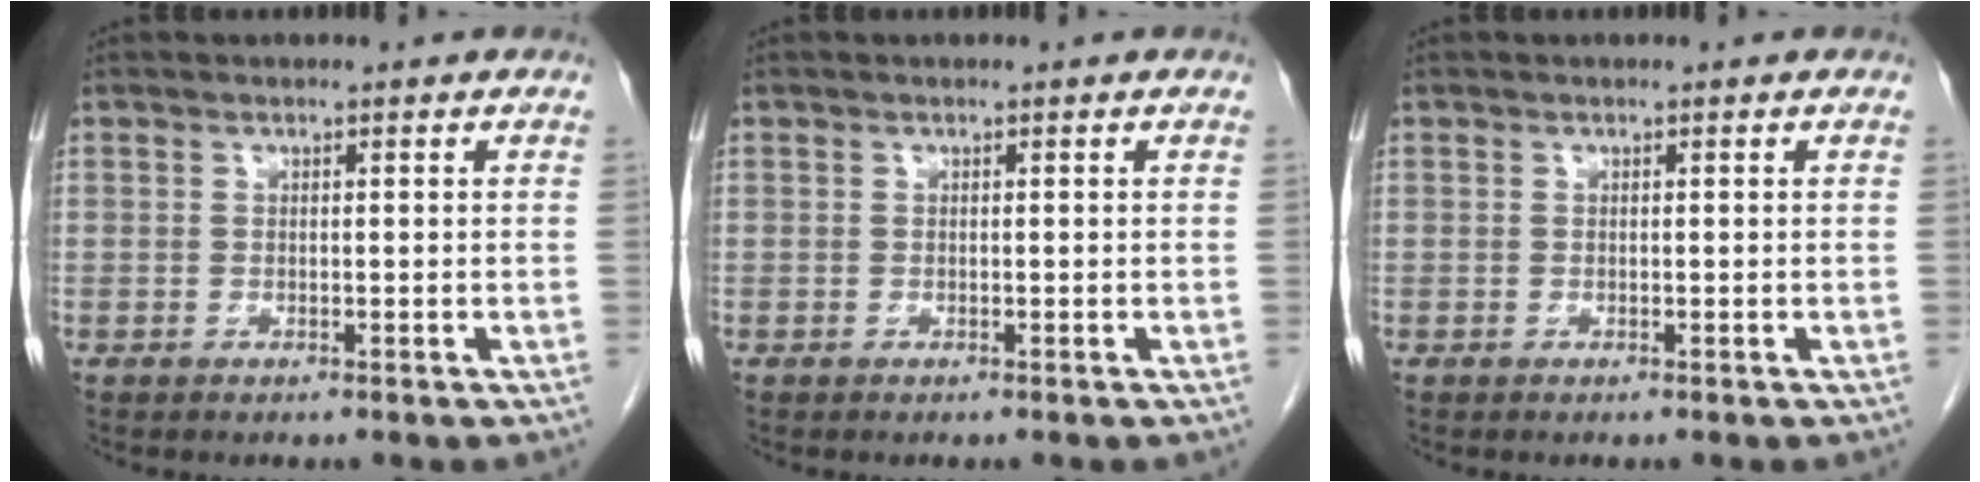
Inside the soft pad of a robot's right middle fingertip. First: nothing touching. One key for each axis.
{"total": 0.0}
{"total": 0.0}